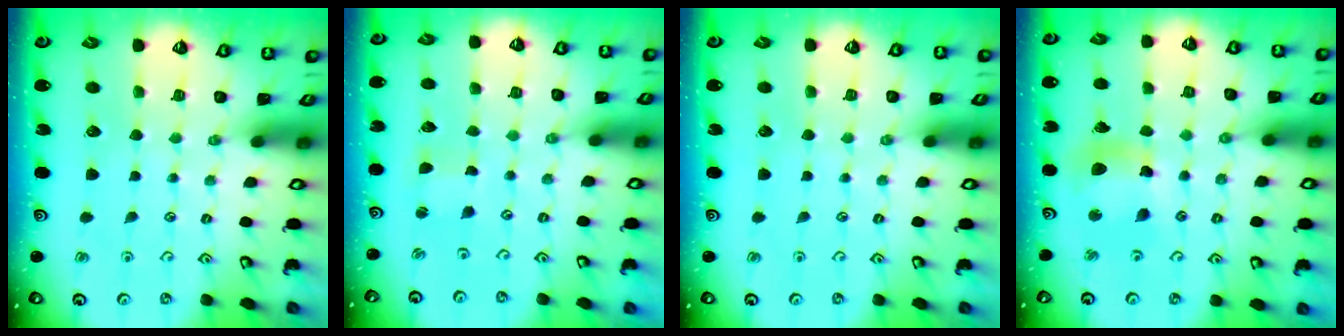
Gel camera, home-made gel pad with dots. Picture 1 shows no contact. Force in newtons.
{"total": 1.4, "press": 1.4, "slide": 0.0}
{"total": 0.0}
{"total": 11.7, "press": 11.6, "slide": 1.6}